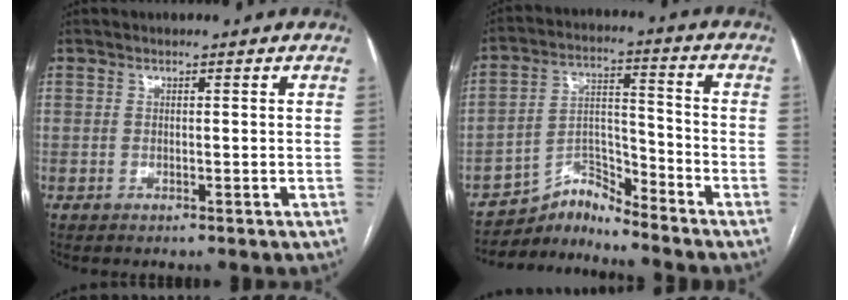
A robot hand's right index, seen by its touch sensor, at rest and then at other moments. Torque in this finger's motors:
{"motor_torque": [-0.80, -0.58, -0.61, -0.20]}